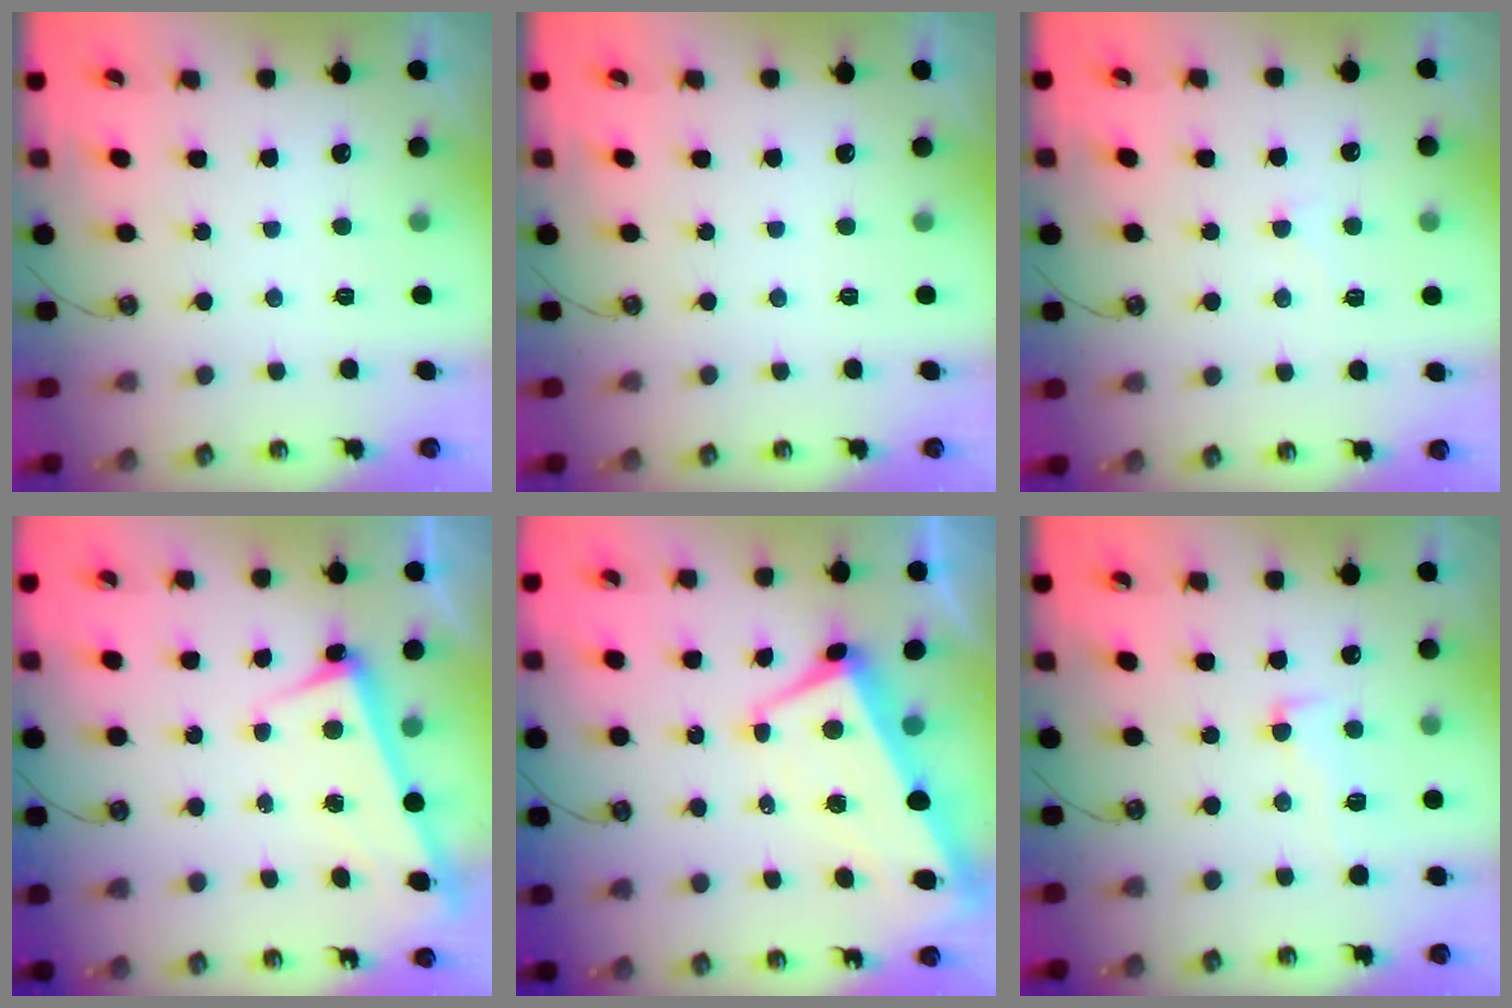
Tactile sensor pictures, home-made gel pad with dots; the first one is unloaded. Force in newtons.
{"total": 0.0}
{"total": 1.8, "press": 1.7, "slide": 0.6}
{"total": 2.5, "press": 2.4, "slide": 0.7}
{"total": 1.7, "press": 1.1, "slide": 1.3}
{"total": 2.2, "press": 1.5, "slide": 1.6}